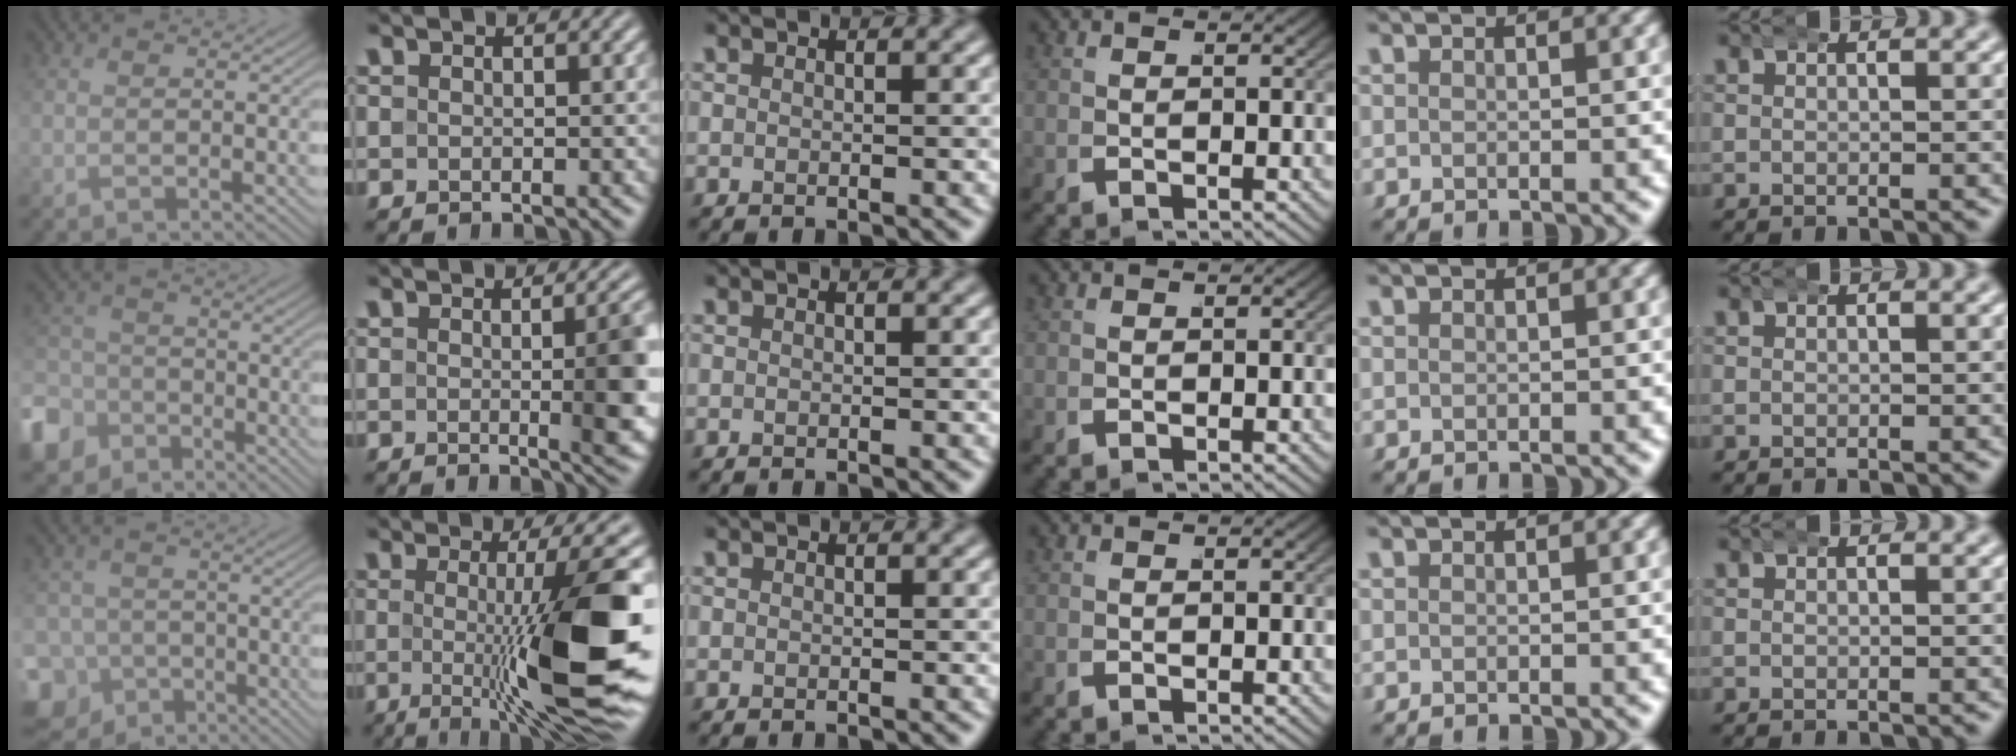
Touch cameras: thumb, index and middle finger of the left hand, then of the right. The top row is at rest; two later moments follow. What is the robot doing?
{"motion": "wrap", "object": "bandana"}